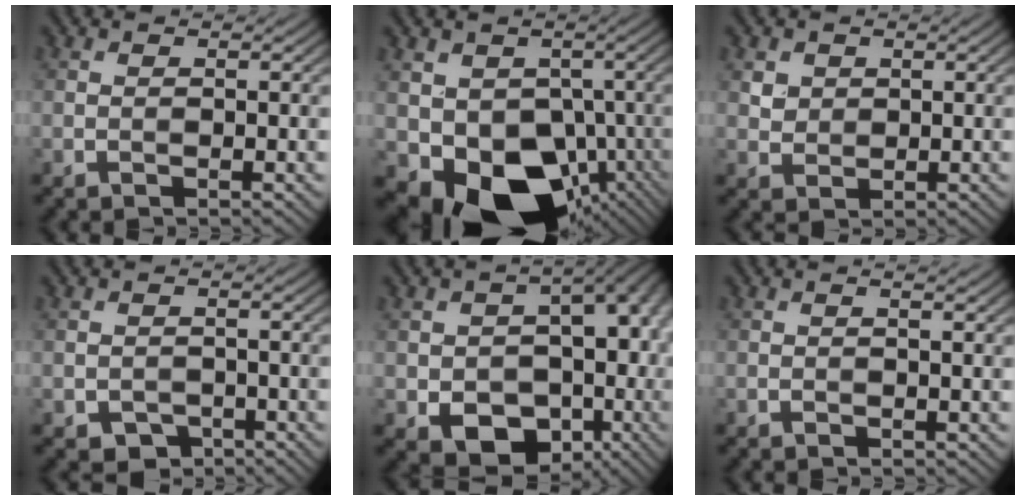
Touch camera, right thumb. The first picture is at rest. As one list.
[{"total": 13.1, "force": [-3.2, 9.9, 7.9], "torque": [-0.131, -0.046, -0.039]}, {"total": 2.4, "force": [1.2, 2.0, 0.7], "torque": [-0.027, -0.010, 0.028]}, {"total": 2.5, "force": [-1.5, 1.8, 1.0], "torque": [-0.016, -0.010, -0.028]}, {"total": 14.7, "force": [-2.7, 10.7, 9.6], "torque": [-0.129, -0.028, -0.026]}, {"total": 0.7, "force": [0.1, -0.1, 0.7], "torque": [-0.013, 0.002, -0.003]}]